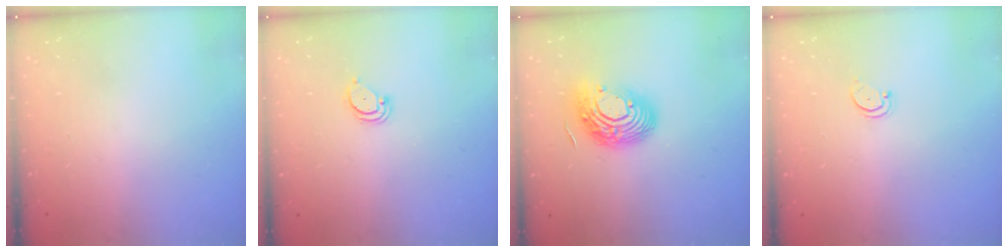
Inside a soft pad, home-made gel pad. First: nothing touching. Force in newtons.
{"total": 2.1, "press": 2.1, "slide": 0.1}
{"total": 14.5, "press": 14.5, "slide": 1.0}
{"total": 1.5, "press": 1.5, "slide": 0.3}